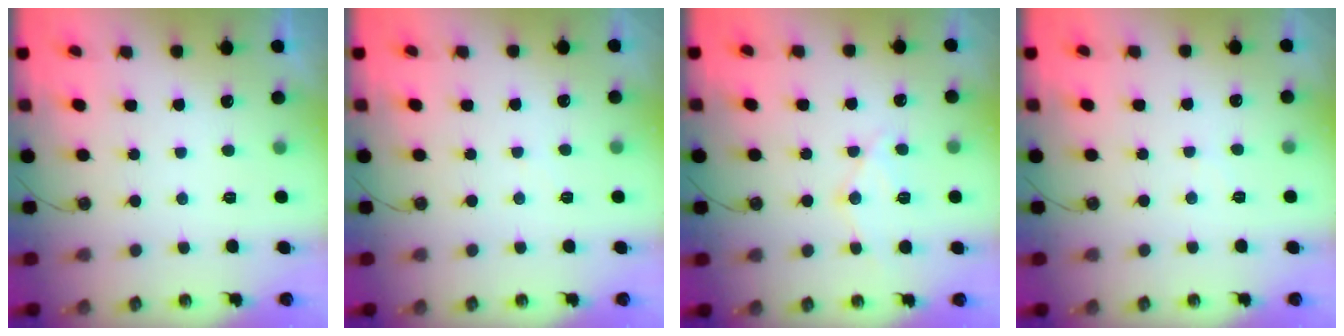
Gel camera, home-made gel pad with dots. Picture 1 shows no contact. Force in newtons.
{"total": 2.4, "press": 2.4, "slide": 0.4}
{"total": 12.2, "press": 12.1, "slide": 1.1}
{"total": 3.8, "press": 3.7, "slide": 0.6}